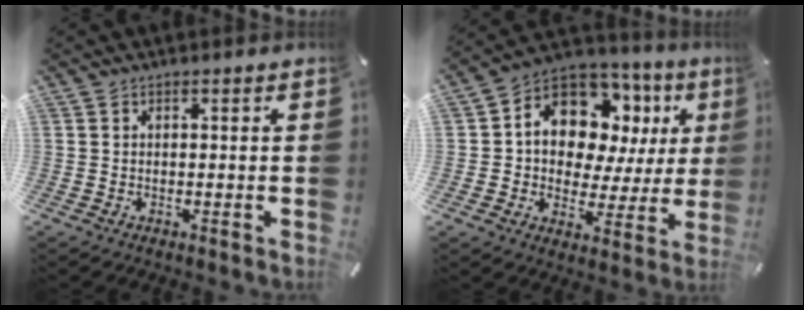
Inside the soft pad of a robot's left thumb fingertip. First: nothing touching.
{"total": 12.4, "force": [5.7, 9.5, 5.7], "torque": [-0.101, -0.048, 0.106]}